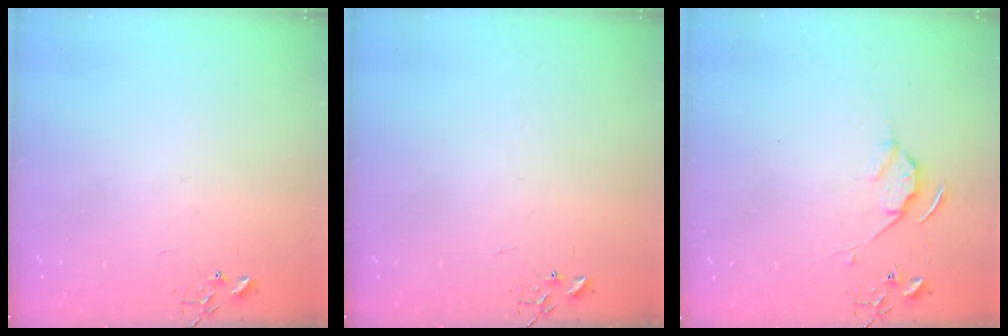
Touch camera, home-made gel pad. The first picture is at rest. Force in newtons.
{"total": 0.0}
{"total": 5.7, "press": 5.7, "slide": 0.8}